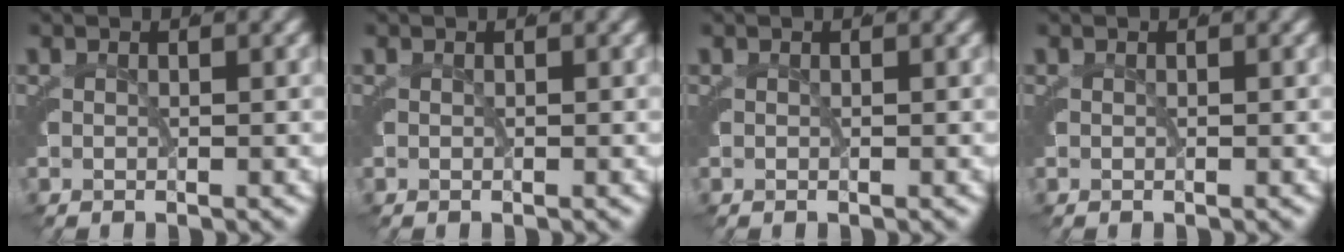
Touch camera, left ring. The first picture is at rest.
{"total": 0.0}
{"total": 0.0}
{"total": 0.0}